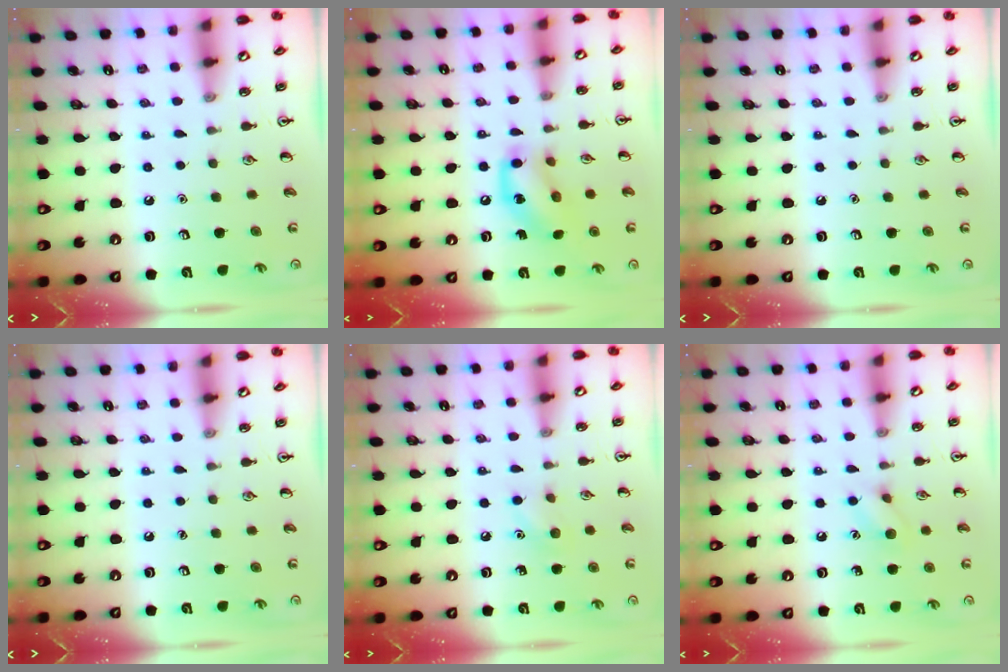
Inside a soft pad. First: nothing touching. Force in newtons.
{"total": 12.7, "press": 12.5, "slide": 2.2}
{"total": 0.0}
{"total": 0.0}
{"total": 6.7, "press": 6.4, "slide": 2.0}
{"total": 6.4, "press": 6.4, "slide": 0.9}